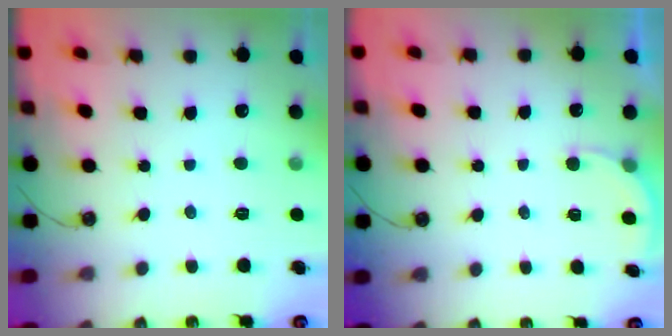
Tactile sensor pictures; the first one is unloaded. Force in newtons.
{"total": 2.6, "press": 2.3, "slide": 1.1}